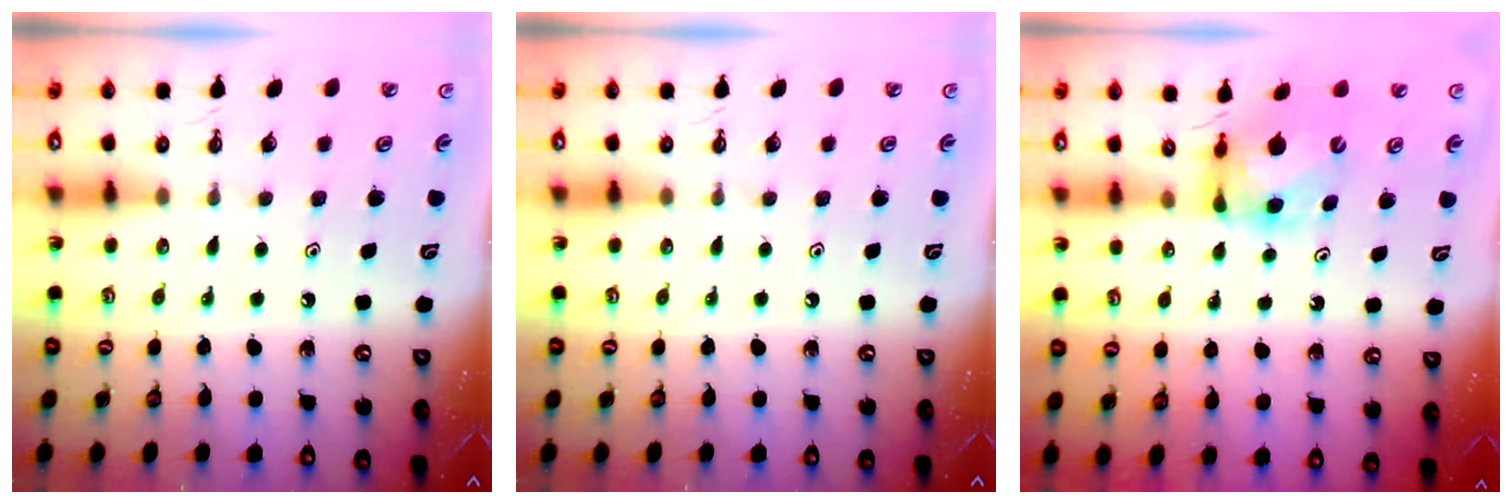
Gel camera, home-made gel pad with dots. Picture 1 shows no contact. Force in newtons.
{"total": 0.0}
{"total": 5.5, "press": 5.5, "slide": 0.7}